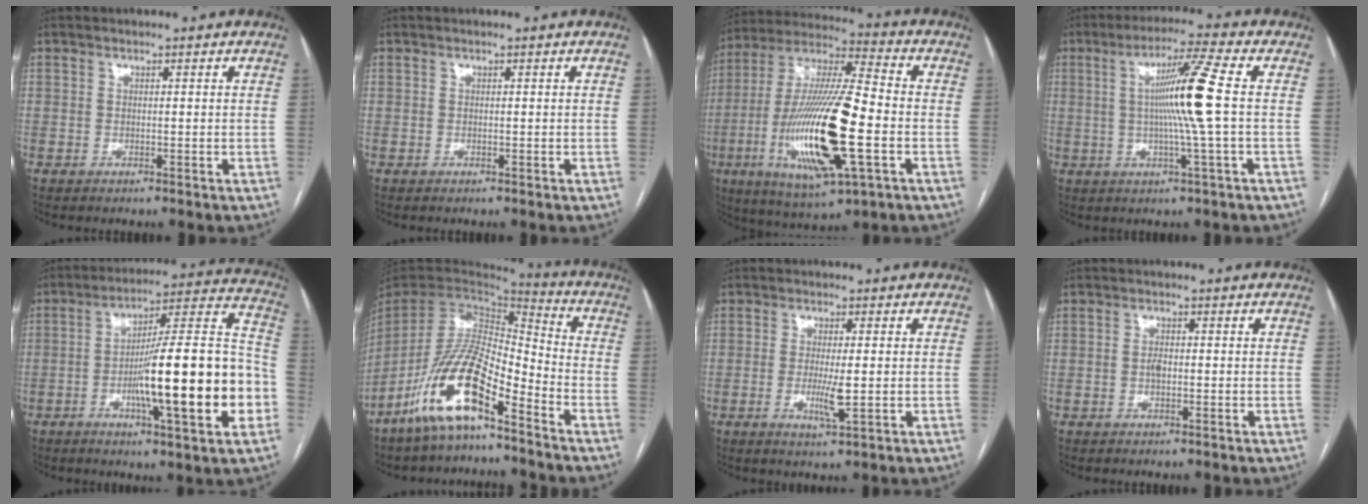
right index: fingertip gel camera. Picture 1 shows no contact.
{"total": 0.0}
{"total": 22.4, "force": [-5.5, 3.8, 21.4], "torque": [-0.453, -0.024, -0.095]}
{"total": 10.3, "force": [0.5, -1.9, 10.1], "torque": [-0.181, 0.000, 0.010]}
{"total": 22.0, "force": [-5.5, 2.1, 21.2], "torque": [-0.285, 0.014, -0.080]}
{"total": 14.9, "force": [-9.5, 3.4, 10.9], "torque": [-0.220, -0.002, -0.180]}
{"total": 4.2, "force": [-0.6, 0.5, 4.1], "torque": [-0.082, -0.008, -0.009]}
{"total": 1.4, "force": [-0.2, 0.6, 1.2], "torque": [-0.023, 0.002, -0.003]}